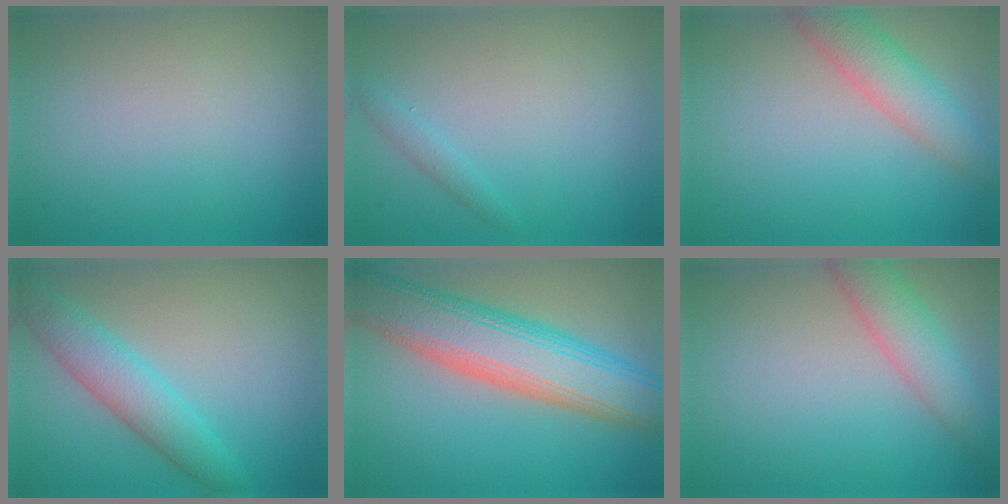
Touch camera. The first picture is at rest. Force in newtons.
{"total": 1.1, "press": 1.1, "slide": 0.1}
{"total": 4.1, "press": 4.1, "slide": 0.3}
{"total": 4.6, "press": 4.6, "slide": 0.1}
{"total": 9.9, "press": 9.9, "slide": 0.4}
{"total": 4.3, "press": 4.3, "slide": 0.3}